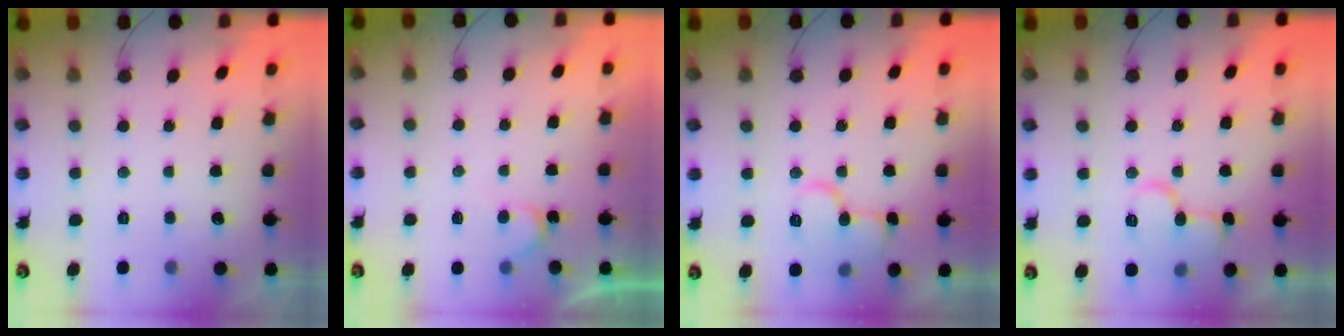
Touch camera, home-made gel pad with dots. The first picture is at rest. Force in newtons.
{"total": 3.9, "press": 3.9, "slide": 0.2}
{"total": 10.7, "press": 10.7, "slide": 0.8}
{"total": 10.7, "press": 10.7, "slide": 0.8}